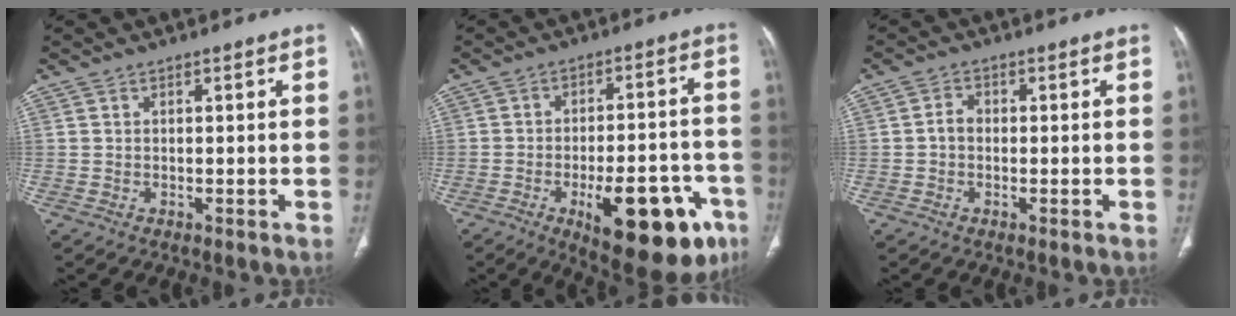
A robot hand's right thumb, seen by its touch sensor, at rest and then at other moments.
{"total": 20.8, "force": [-9.3, 8.5, 16.5], "torque": [-0.166, 0.039, -0.114]}
{"total": 2.2, "force": [-0.4, 1.6, 1.4], "torque": [-0.018, 0.009, -0.012]}